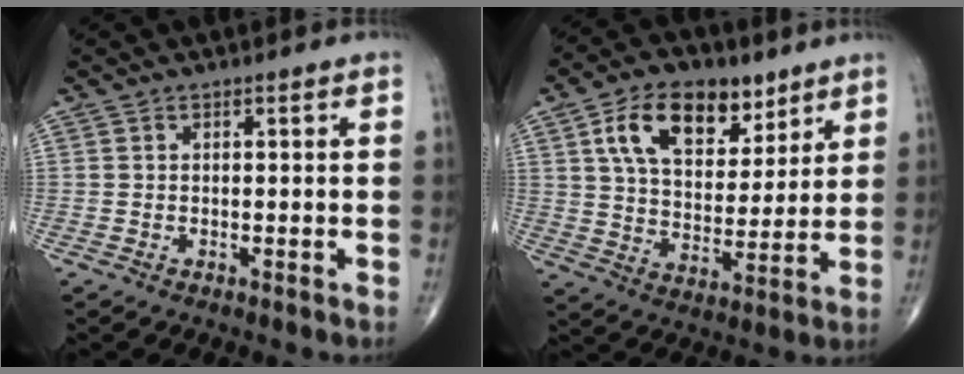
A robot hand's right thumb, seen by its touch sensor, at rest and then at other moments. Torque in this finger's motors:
{"motor_torque": [0.05, 0.42, 0.26, -0.05, 0.23]}